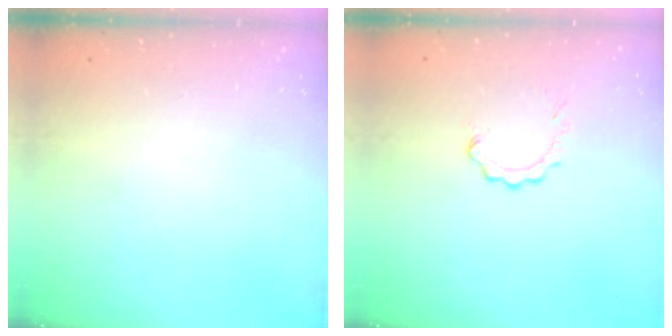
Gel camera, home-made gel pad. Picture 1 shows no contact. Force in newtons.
{"total": 2.9, "press": 2.9, "slide": 0.4}